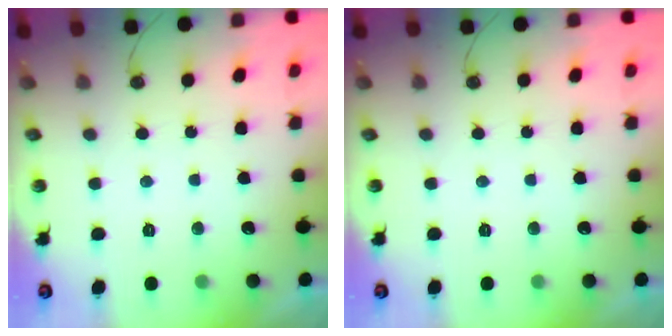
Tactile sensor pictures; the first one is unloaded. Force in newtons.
{"total": 0.0}